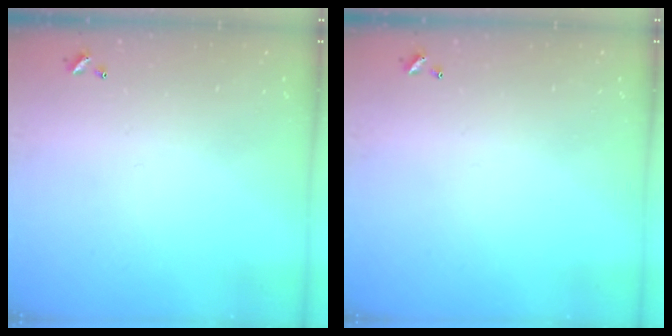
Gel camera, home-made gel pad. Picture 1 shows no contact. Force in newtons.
{"total": 0.0}